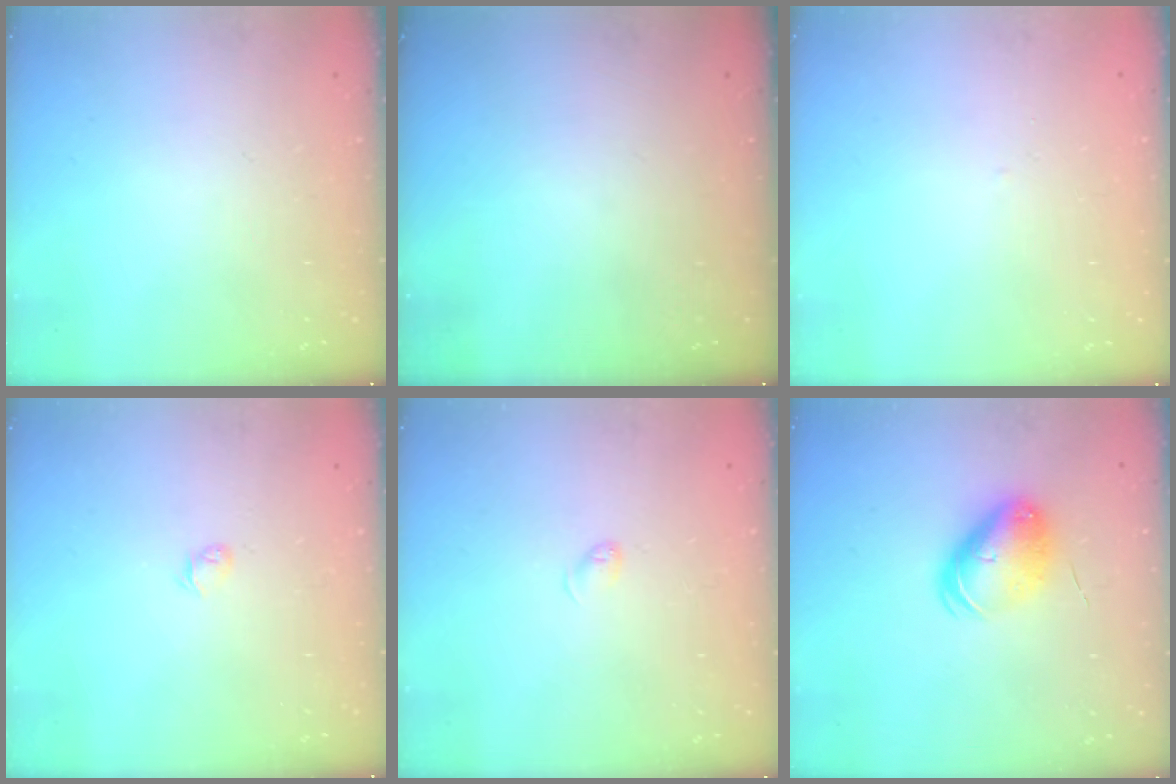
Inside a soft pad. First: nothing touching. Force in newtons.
{"total": 0.0}
{"total": 1.6, "press": 1.6, "slide": 0.3}
{"total": 2.6, "press": 2.5, "slide": 0.6}
{"total": 3.9, "press": 3.8, "slide": 0.7}
{"total": 9.7, "press": 9.6, "slide": 1.5}